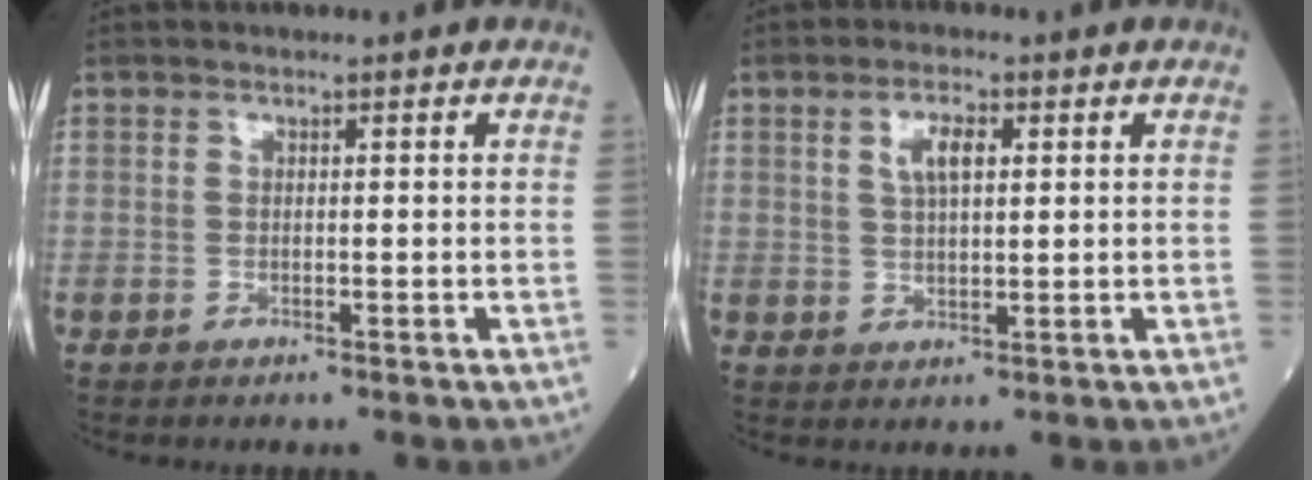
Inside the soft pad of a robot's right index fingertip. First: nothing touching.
{"total": 4.2, "force": [1.6, 1.4, 3.6], "torque": [-0.072, 0.005, 0.030]}